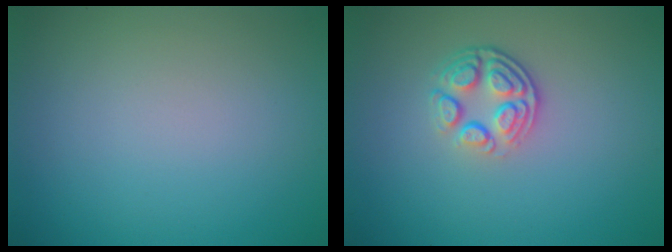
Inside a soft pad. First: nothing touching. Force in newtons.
{"total": 3.7, "press": 2.8, "slide": 2.5}